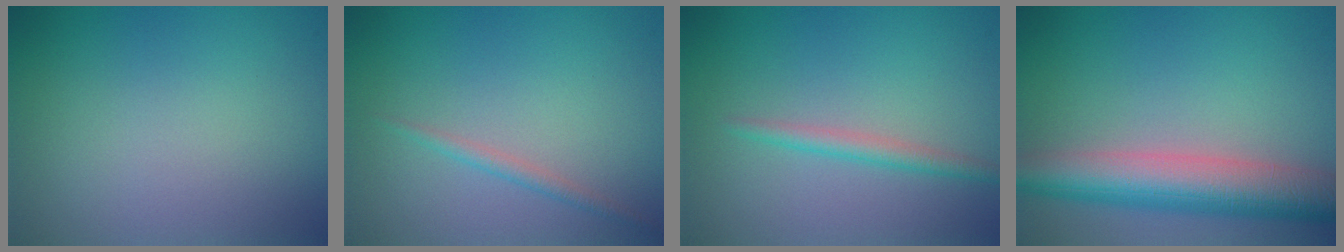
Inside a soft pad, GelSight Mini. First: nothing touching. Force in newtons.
{"total": 1.1, "press": 1.1, "slide": 0.0}
{"total": 1.8, "press": 1.7, "slide": 0.1}
{"total": 7.5, "press": 7.5, "slide": 0.4}